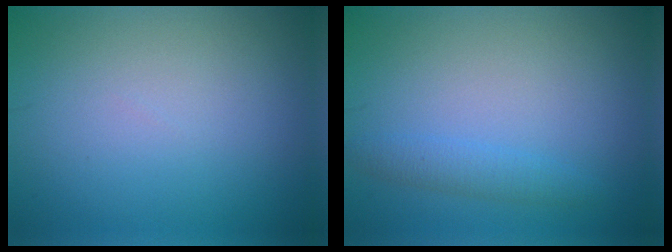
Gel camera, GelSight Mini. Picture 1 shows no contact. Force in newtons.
{"total": 1.7, "press": 1.7, "slide": 0.0}